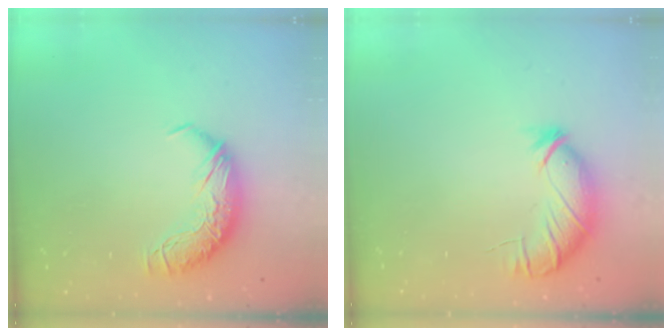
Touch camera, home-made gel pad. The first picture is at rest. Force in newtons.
{"total": 4.0, "press": 3.9, "slide": 0.9}